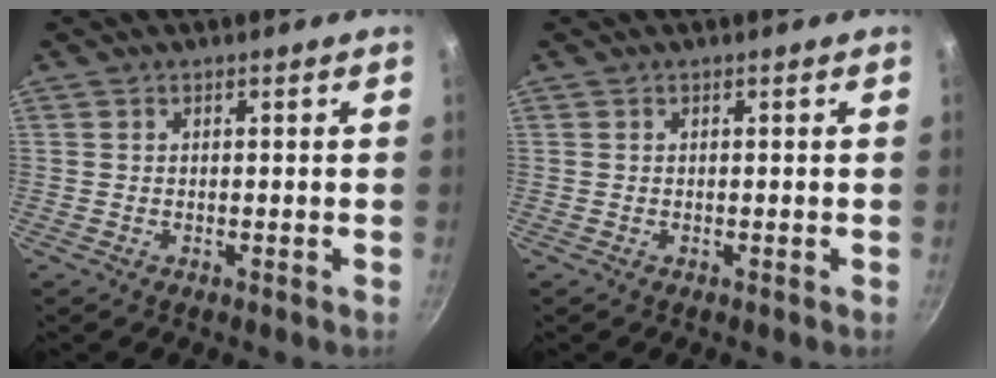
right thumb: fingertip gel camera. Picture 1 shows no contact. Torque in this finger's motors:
{"motor_torque": [-0.21, 0.21, 0.00, 0.00, 0.00]}